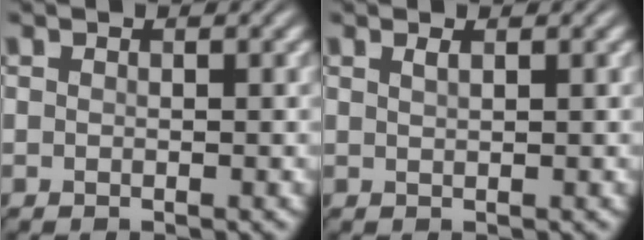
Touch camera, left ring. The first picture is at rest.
{"total": 0.7, "force": [0.5, 0.2, 0.5], "torque": [-0.007, 0.002, 0.008]}